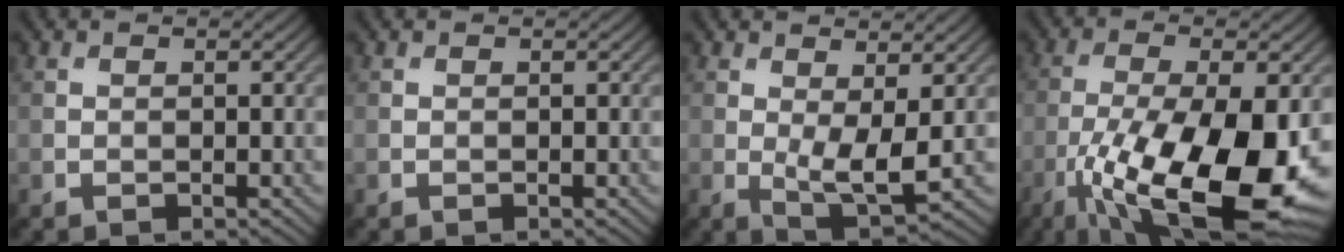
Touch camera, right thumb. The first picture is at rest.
{"total": 0.0}
{"total": 4.6, "force": [0.4, 1.4, 4.4], "torque": [-0.090, -0.011, 0.011]}
{"total": 18.2, "force": [-6.8, 6.8, 15.5], "torque": [-0.288, -0.028, -0.110]}